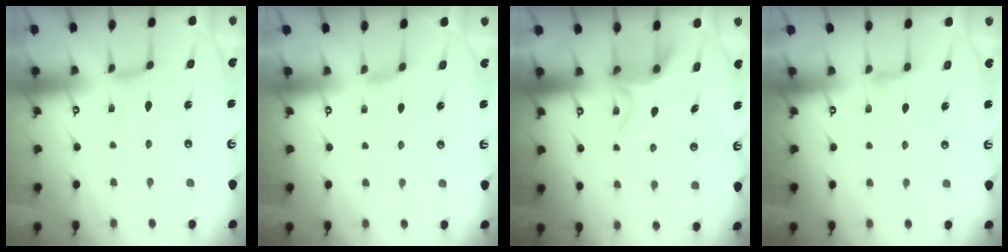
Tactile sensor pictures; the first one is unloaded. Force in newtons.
{"total": 1.9, "press": 1.9, "slide": 0.4}
{"total": 6.3, "press": 6.3, "slide": 0.2}
{"total": 3.5, "press": 3.4, "slide": 0.5}